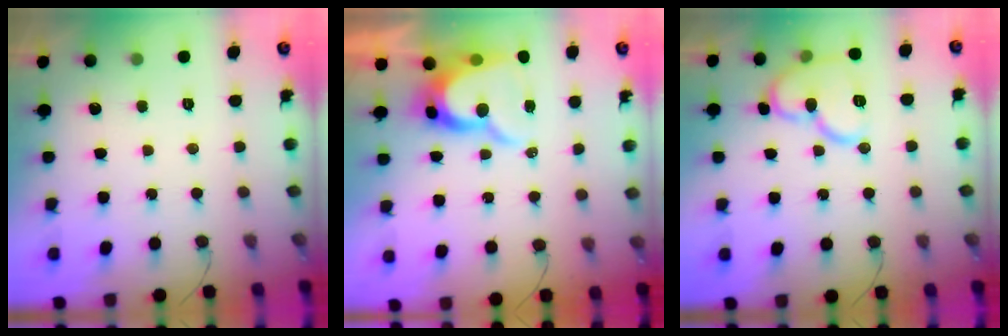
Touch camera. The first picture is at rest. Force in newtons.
{"total": 12.5, "press": 12.5, "slide": 1.1}
{"total": 12.8, "press": 12.8, "slide": 0.6}